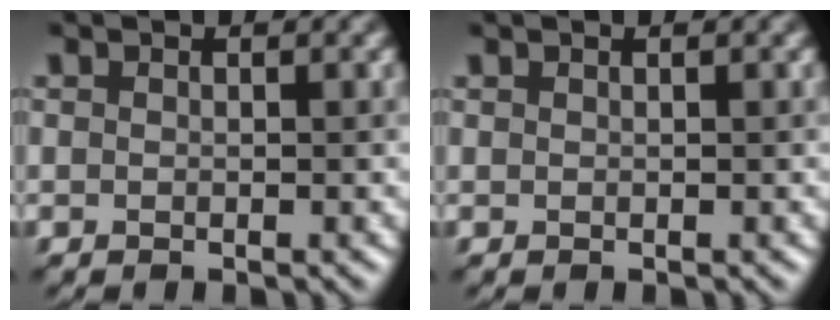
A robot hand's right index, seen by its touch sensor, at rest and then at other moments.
{"total": 0.0}